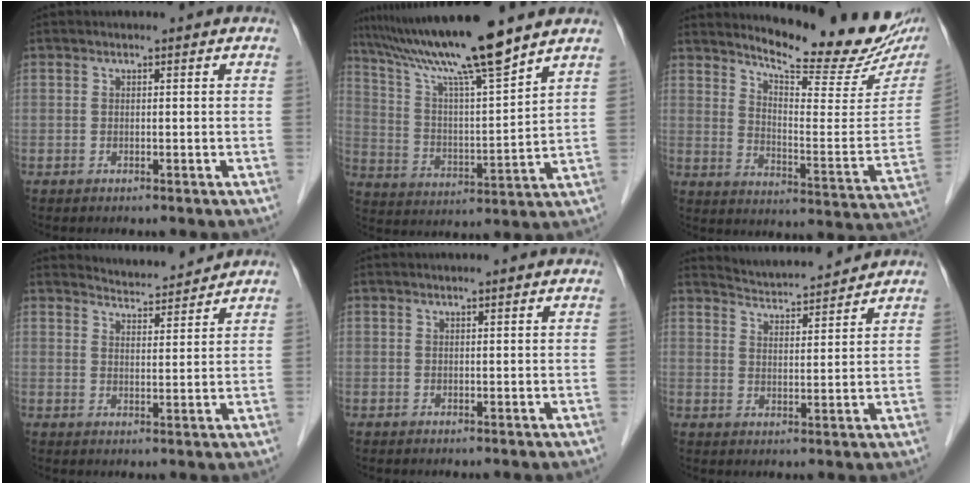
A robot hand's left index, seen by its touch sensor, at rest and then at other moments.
{"total": 15.4, "force": [12.6, -1.0, 8.7], "torque": [-0.157, 0.004, 0.225]}
{"total": 18.5, "force": [16.4, 2.1, 8.2], "torque": [-0.125, -0.074, 0.218]}
{"total": 5.3, "force": [5.2, 0.0, -0.1], "torque": [-0.012, 0.006, 0.082]}
{"total": 0.9, "force": [0.7, 0.0, 0.5], "torque": [-0.008, 0.008, 0.013]}
{"total": 7.4, "force": [7.3, 0.1, 1.0], "torque": [-0.031, 0.013, 0.121]}